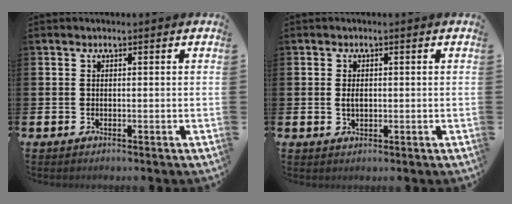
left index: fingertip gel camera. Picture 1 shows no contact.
{"total": 1.4, "force": [0.2, 0.8, 1.1], "torque": [-0.020, 0.006, 0.001]}